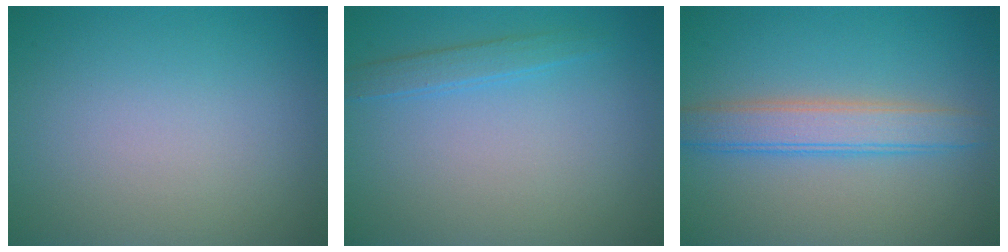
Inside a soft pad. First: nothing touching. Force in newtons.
{"total": 1.5, "press": 1.5, "slide": 0.0}
{"total": 4.0, "press": 4.0, "slide": 0.1}